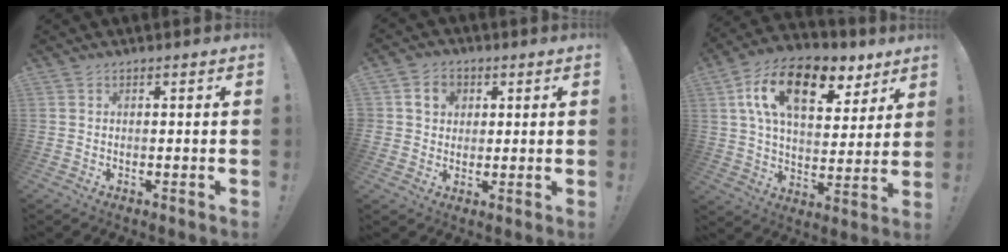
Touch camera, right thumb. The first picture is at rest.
{"total": 6.5, "force": [2.2, 5.7, 2.4], "torque": [-0.042, 0.003, 0.045]}
{"total": 19.3, "force": [9.2, 10.4, 13.4], "torque": [-0.209, -0.037, 0.157]}